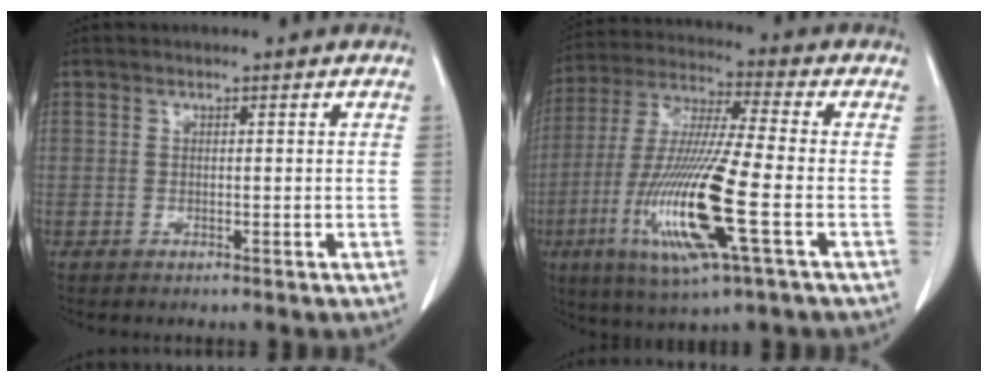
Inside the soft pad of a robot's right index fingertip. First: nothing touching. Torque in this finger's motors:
{"motor_torque": [2.14, 0.00, 0.99, 0.21]}